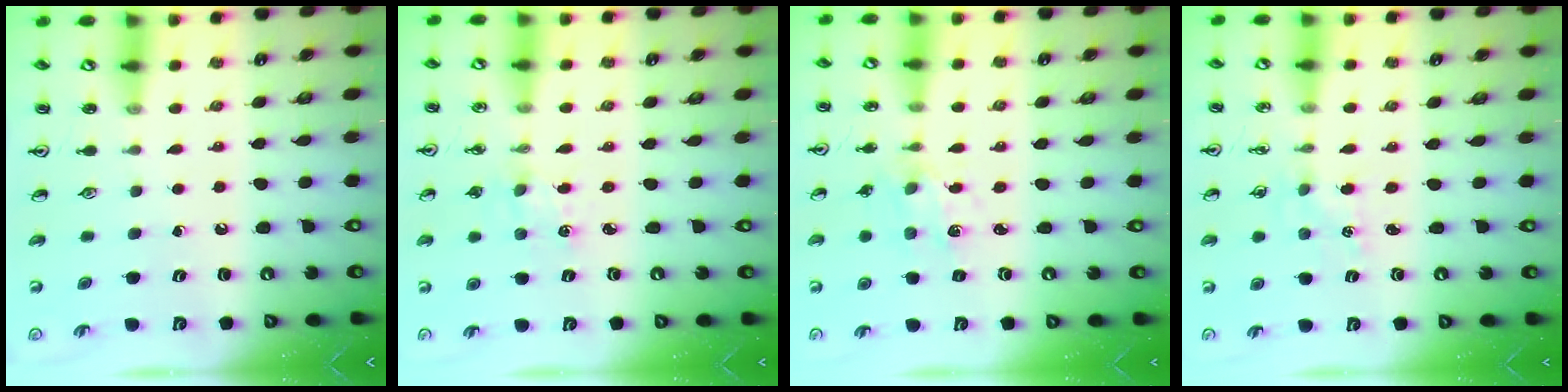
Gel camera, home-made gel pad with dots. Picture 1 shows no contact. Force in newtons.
{"total": 2.8, "press": 2.8, "slide": 0.3}
{"total": 1.8, "press": 1.8, "slide": 0.3}
{"total": 0.8, "press": 0.8, "slide": 0.1}